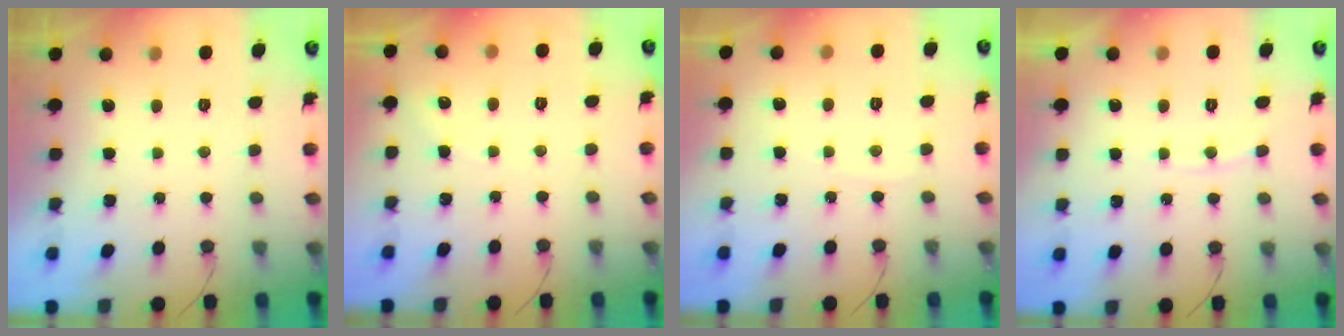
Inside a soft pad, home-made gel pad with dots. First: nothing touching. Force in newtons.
{"total": 2.7, "press": 2.7, "slide": 0.5}
{"total": 2.9, "press": 2.9, "slide": 0.4}
{"total": 4.3, "press": 4.3, "slide": 0.7}